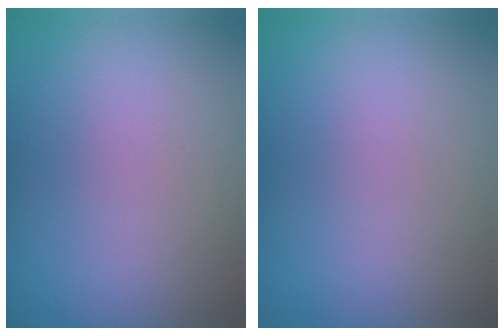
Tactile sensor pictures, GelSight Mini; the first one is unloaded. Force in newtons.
{"total": 0.0}